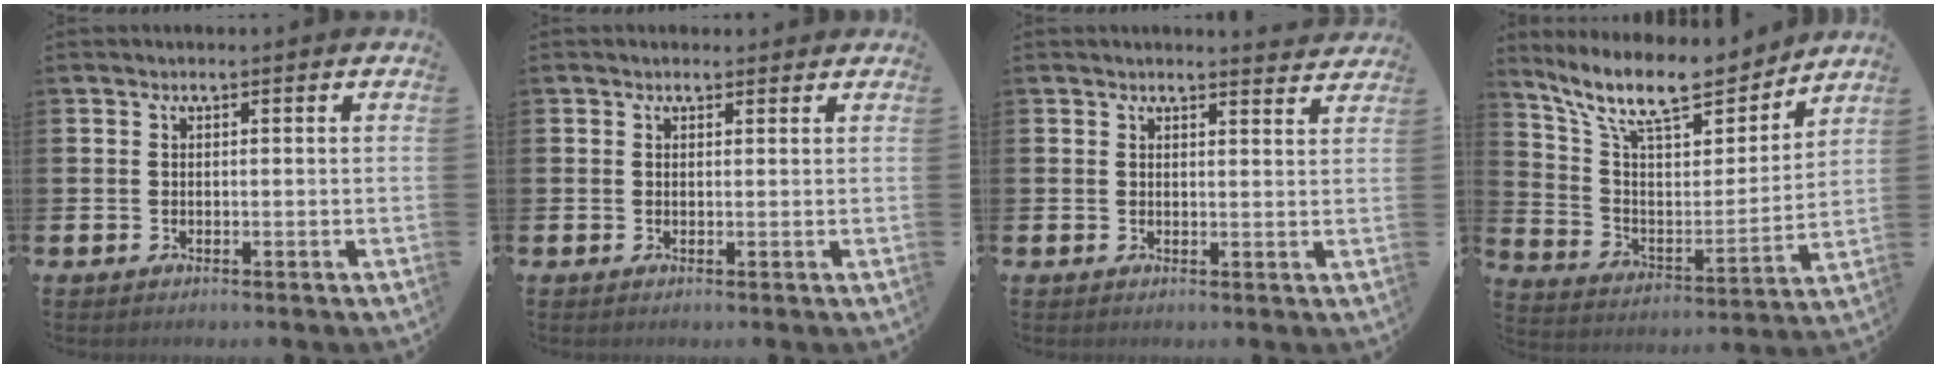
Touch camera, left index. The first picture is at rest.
{"total": 0.8, "force": [0.7, 0.4, 0.2], "torque": [0.006, 0.002, 0.011]}
{"total": 2.4, "force": [2.4, 0.1, -0.1], "torque": [0.017, -0.022, 0.038]}
{"total": 12.7, "force": [10.8, 3.5, 5.7], "torque": [-0.142, -0.068, 0.189]}